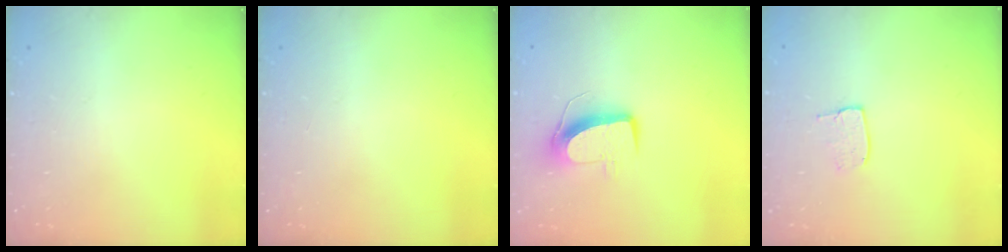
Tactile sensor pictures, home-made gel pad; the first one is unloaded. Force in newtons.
{"total": 0.0}
{"total": 9.8, "press": 9.8, "slide": 0.4}
{"total": 5.5, "press": 5.5, "slide": 0.3}